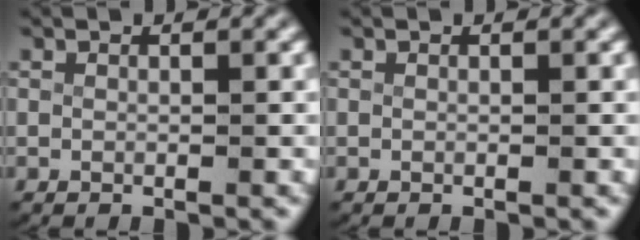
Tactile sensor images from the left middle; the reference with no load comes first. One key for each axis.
{"total": 0.0}